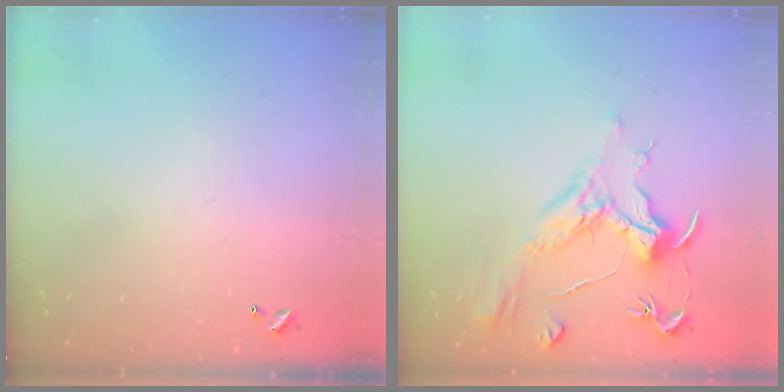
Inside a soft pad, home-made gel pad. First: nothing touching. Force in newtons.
{"total": 1.1, "press": 0.1, "slide": 1.1}